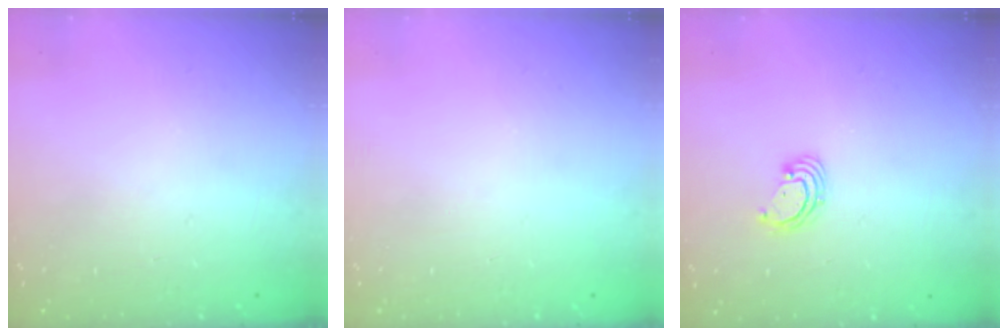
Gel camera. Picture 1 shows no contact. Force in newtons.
{"total": 0.0}
{"total": 3.1, "press": 3.1, "slide": 0.1}